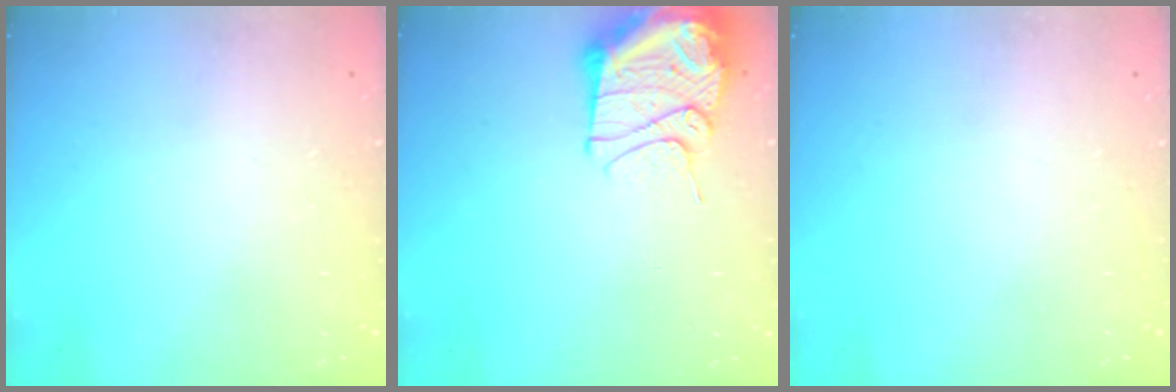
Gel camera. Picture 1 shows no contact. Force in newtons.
{"total": 13.1, "press": 13.1, "slide": 1.5}
{"total": 0.0}